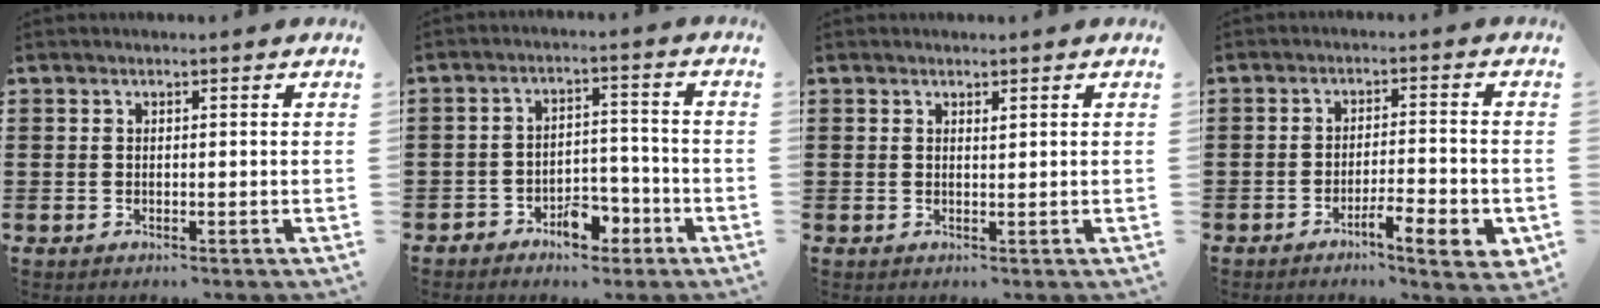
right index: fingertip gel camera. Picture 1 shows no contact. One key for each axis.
{"total": 5.7, "fx": -3.8, "fy": 3.2, "fz": 2.8, "tx": -0.043, "ty": 0.021, "tz": -0.067}
{"total": 0.6, "fx": 0.4, "fy": 0.1, "fz": 0.3, "tx": -0.008, "ty": 0.001, "tz": 0.009}
{"total": 5.4, "fx": -3.4, "fy": 0.8, "fz": 4.1, "tx": -0.066, "ty": -0.004, "tz": -0.057}